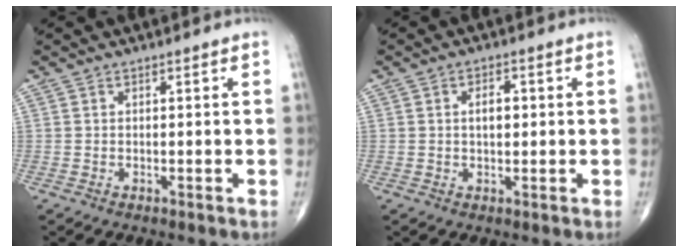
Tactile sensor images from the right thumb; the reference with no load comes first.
{"total": 3.3, "force": [0.4, 1.9, 2.7], "torque": [-0.038, 0.004, 0.005]}